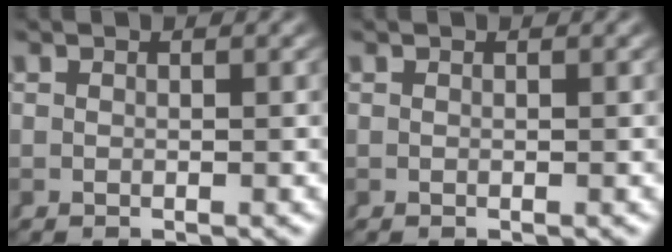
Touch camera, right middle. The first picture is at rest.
{"total": 0.0}